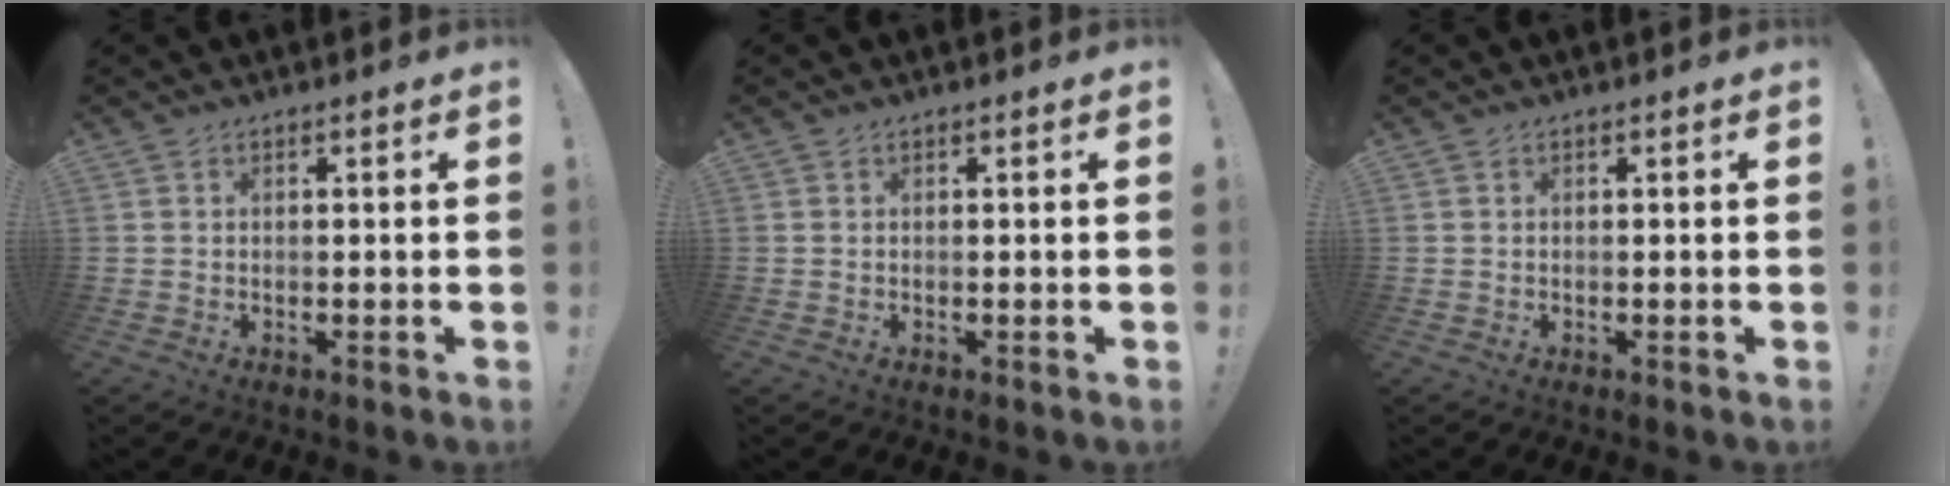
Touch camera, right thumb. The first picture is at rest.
{"total": 0.0}
{"total": 0.0}